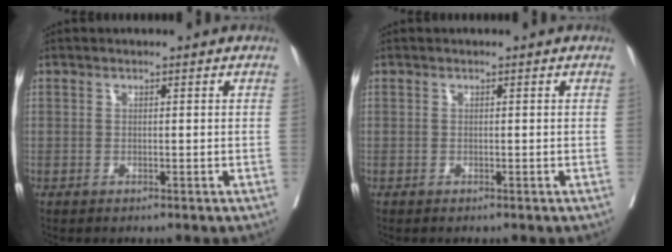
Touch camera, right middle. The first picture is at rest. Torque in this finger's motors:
{"motor_torque": [0.42, -0.39, 0.03, 0.03]}